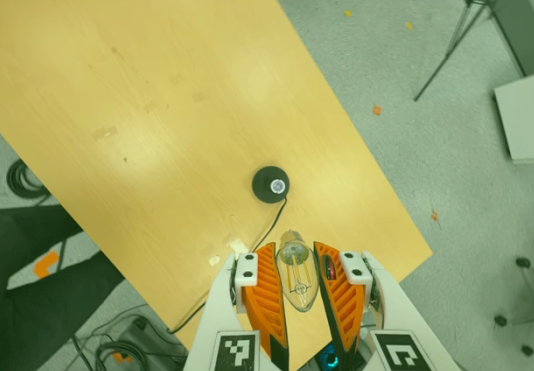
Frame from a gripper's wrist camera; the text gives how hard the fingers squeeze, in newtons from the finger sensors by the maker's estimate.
{"total": 14.5, "left": 16.1, "right": 12.9}